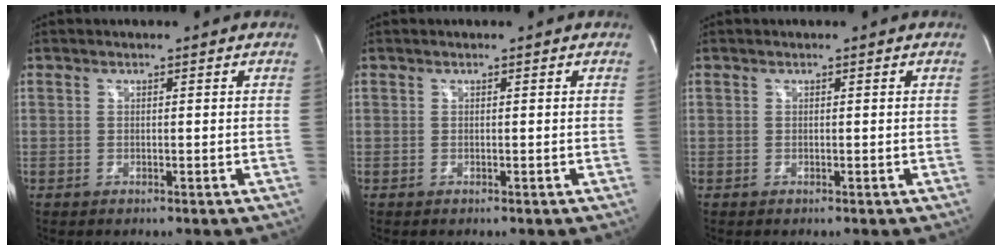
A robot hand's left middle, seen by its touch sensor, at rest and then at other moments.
{"total": 0.0}
{"total": 0.0}